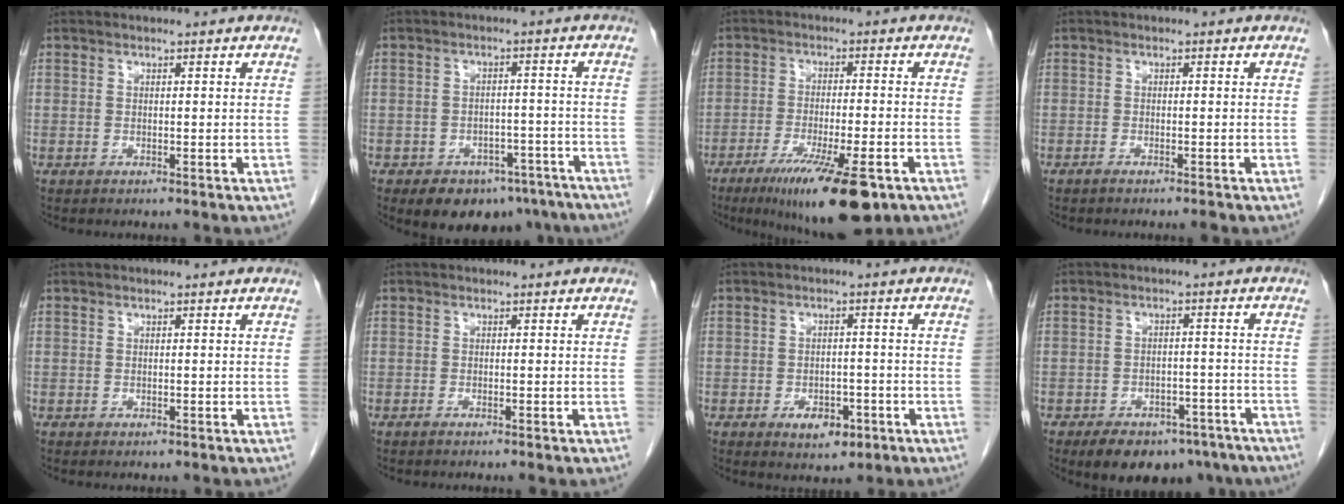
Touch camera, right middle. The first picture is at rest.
{"total": 10.8, "force": [-7.9, 6.3, 3.9], "torque": [-0.037, 0.014, -0.100]}
{"total": 13.7, "force": [-8.3, 1.9, 10.7], "torque": [-0.155, -0.030, -0.127]}
{"total": 1.2, "force": [-0.9, -0.3, 0.7], "torque": [-0.012, 0.001, -0.015]}
{"total": 0.0}
{"total": 0.7, "force": [-0.5, -0.2, 0.4], "torque": [-0.009, 0.001, -0.009]}
{"total": 4.7, "force": [-2.3, 2.7, 3.1], "torque": [-0.041, 0.004, -0.026]}
{"total": 12.2, "force": [-8.8, 6.6, 5.2], "torque": [-0.070, 0.011, -0.116]}